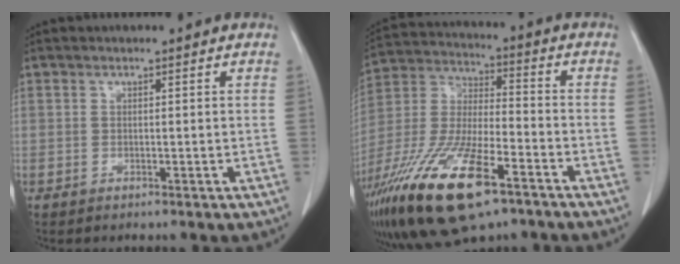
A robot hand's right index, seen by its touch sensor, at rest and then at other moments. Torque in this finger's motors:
{"motor_torque": [1.18, -0.96, 1.05, 0.21]}